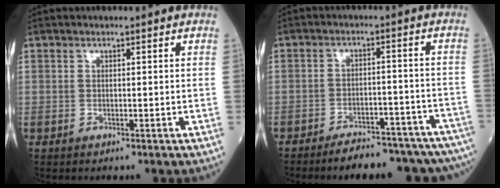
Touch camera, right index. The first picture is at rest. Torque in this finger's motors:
{"motor_torque": [0.81, -0.82, 0.59, 0.02]}